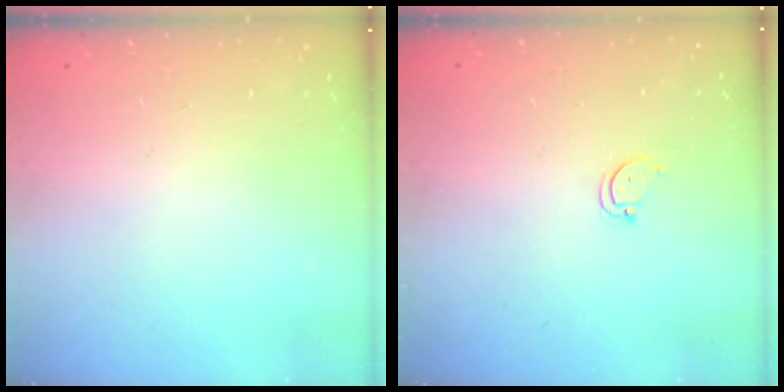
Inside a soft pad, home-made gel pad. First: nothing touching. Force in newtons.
{"total": 2.9, "press": 2.9, "slide": 0.2}